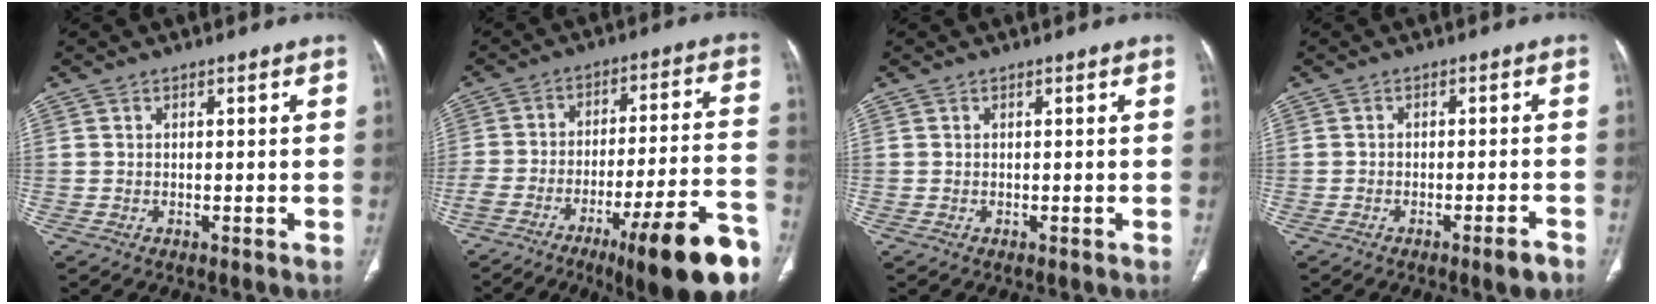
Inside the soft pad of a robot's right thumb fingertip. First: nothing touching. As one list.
[{"total": 21.8, "force": [-12.7, 3.8, 17.3], "torque": [-0.208, 0.068, -0.190]}, {"total": 0.0}, {"total": 3.3, "force": [-2.3, 0.5, 2.4], "torque": [-0.031, 0.010, -0.033]}]